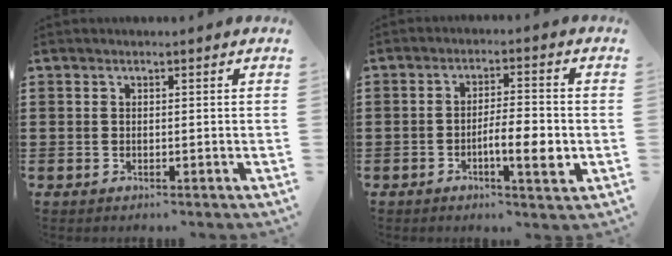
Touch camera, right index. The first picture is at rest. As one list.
[{"total": 6.1, "force": [-1.8, 1.4, 5.7], "torque": [-0.095, 0.002, -0.031]}]